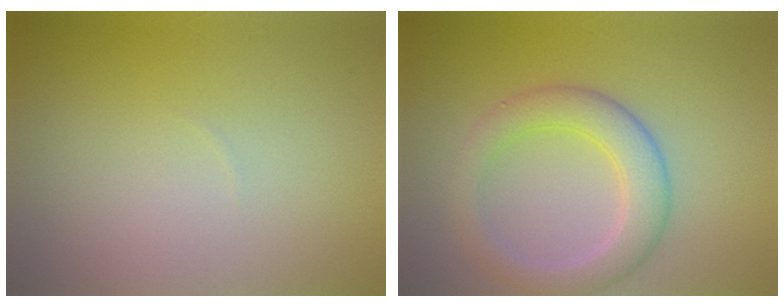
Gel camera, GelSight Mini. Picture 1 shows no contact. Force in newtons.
{"total": 4.4, "press": 4.4, "slide": 0.3}